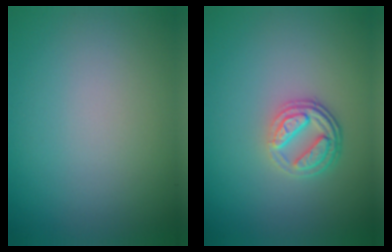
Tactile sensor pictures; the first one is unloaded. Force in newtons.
{"total": 3.6, "press": 2.7, "slide": 2.4}